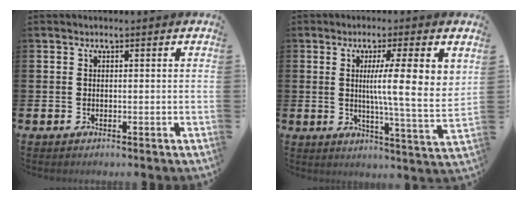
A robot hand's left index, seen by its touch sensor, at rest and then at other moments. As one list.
[{"total": 8.0, "force": [2.9, 0.0, 7.4], "torque": [-0.117, -0.038, 0.038]}]